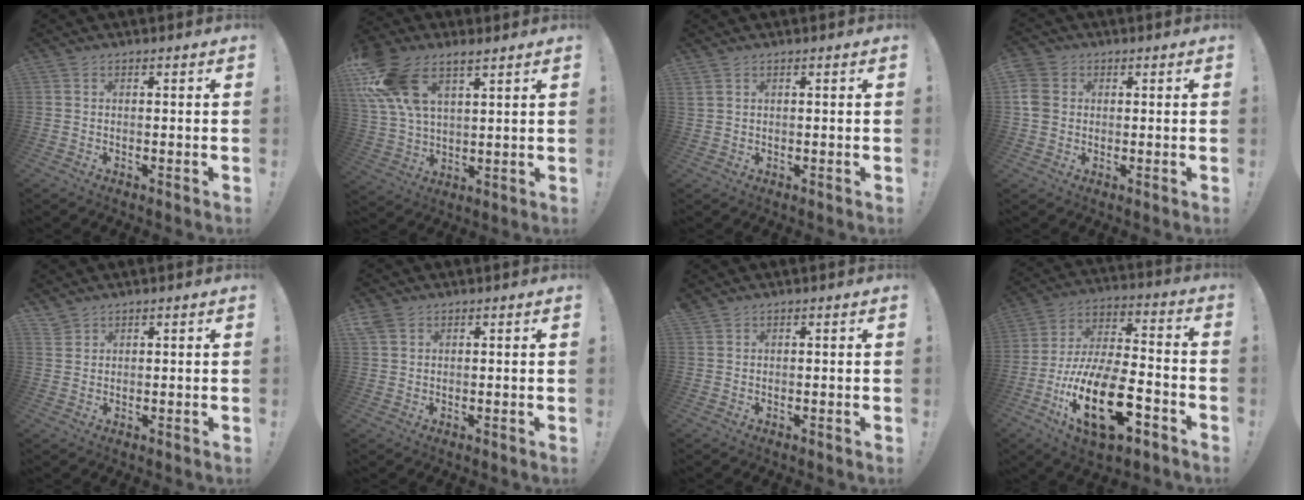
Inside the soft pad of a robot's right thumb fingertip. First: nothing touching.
{"total": 15.1, "force": [8.6, 8.2, 9.4], "torque": [-0.198, -0.035, 0.160]}
{"total": 1.3, "force": [0.8, 0.8, 0.7], "torque": [-0.017, 0.003, 0.016]}
{"total": 6.1, "force": [0.6, 5.4, 2.8], "torque": [-0.061, 0.004, 0.010]}
{"total": 2.3, "force": [2.1, 0.9, 0.4], "torque": [-0.008, -0.013, 0.041]}
{"total": 3.3, "force": [2.0, 2.3, 1.2], "torque": [-0.020, -0.007, 0.039]}
{"total": 1.0, "force": [0.9, 0.4, 0.2], "torque": [-0.002, -0.002, 0.017]}
{"total": 22.9, "force": [-9.4, 9.3, 18.7], "torque": [-0.361, 0.045, -0.154]}